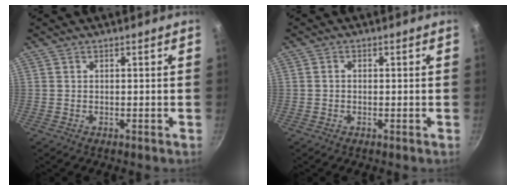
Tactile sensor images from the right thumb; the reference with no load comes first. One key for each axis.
{"total": 0.9, "fx": -0.1, "fy": 0.8, "fz": 0.5, "tx": -0.009, "ty": 0.005, "tz": -0.003}